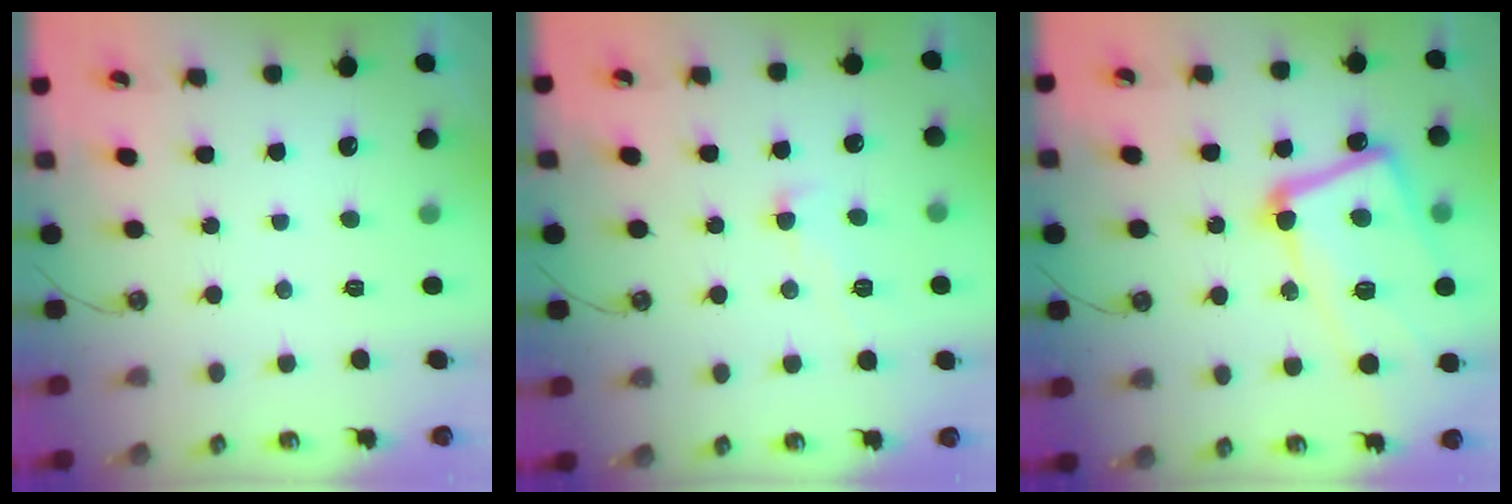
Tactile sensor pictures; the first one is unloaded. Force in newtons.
{"total": 1.0, "press": 0.7, "slide": 0.7}
{"total": 17.5, "press": 17.3, "slide": 2.5}